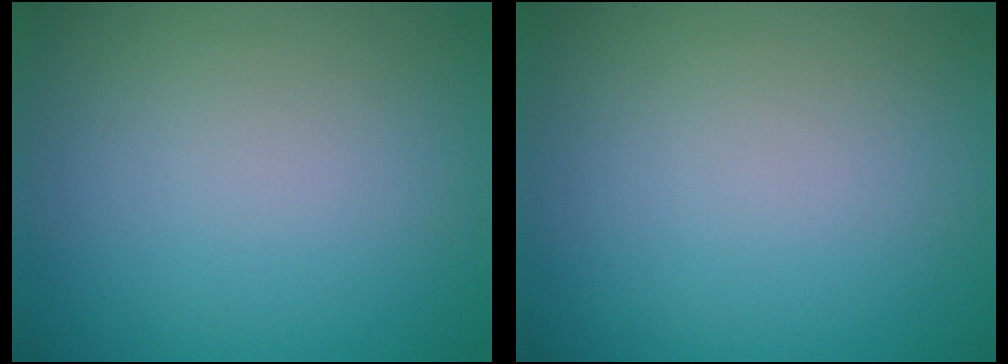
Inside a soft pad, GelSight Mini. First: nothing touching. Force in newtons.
{"total": 0.0}